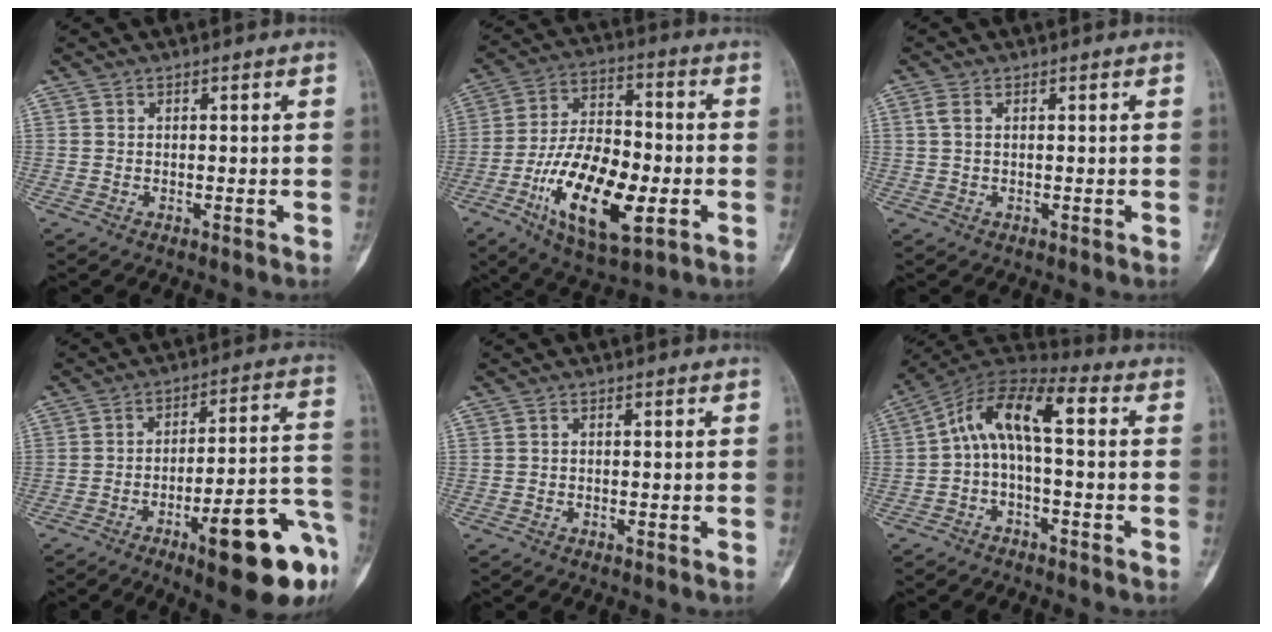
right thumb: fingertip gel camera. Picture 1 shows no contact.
{"total": 19.4, "force": [-5.9, 8.9, 16.3], "torque": [-0.279, 0.019, -0.095]}
{"total": 1.7, "force": [0.5, 1.0, 1.3], "torque": [-0.038, 0.006, 0.010]}
{"total": 20.2, "force": [-9.0, 4.7, 17.4], "torque": [-0.184, 0.050, -0.120]}
{"total": 0.0}
{"total": 11.3, "force": [0.5, 5.0, 10.1], "torque": [-0.176, 0.054, -0.006]}